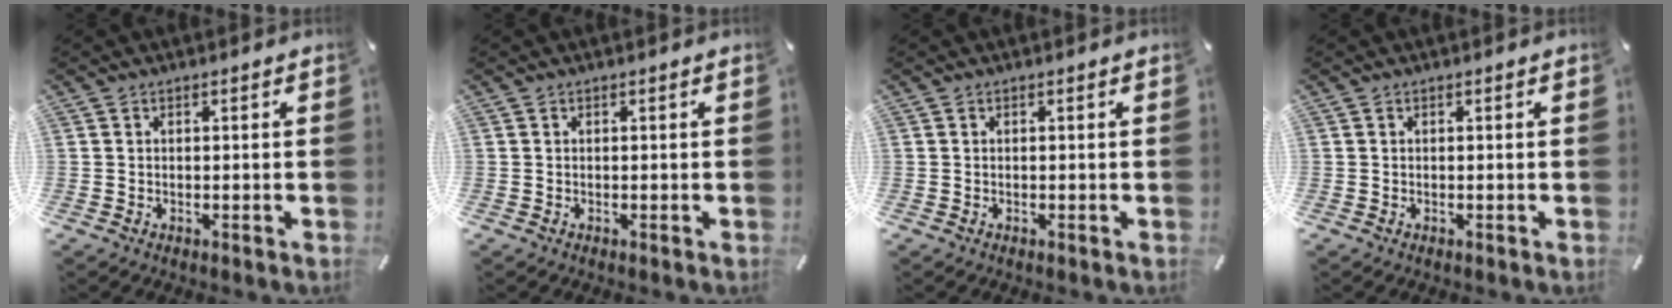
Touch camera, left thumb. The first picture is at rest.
{"total": 0.0}
{"total": 0.0}
{"total": 0.0}